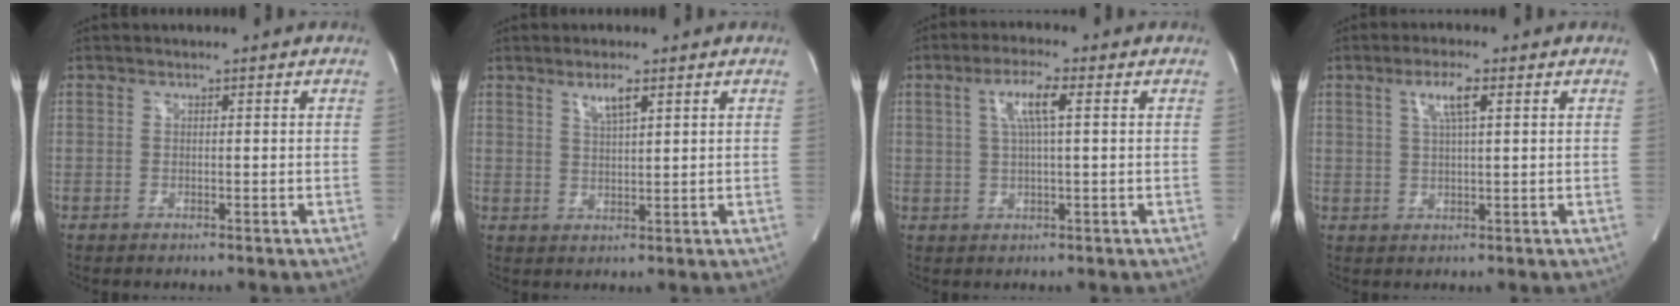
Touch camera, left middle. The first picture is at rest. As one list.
[{"total": 3.3, "force": [2.0, 0.4, 2.5], "torque": [-0.049, -0.001, 0.038]}, {"total": 5.4, "force": [1.6, 0.3, 5.1], "torque": [-0.099, 0.007, 0.030]}, {"total": 4.3, "force": [1.8, 0.4, 3.9], "torque": [-0.075, 0.003, 0.035]}]